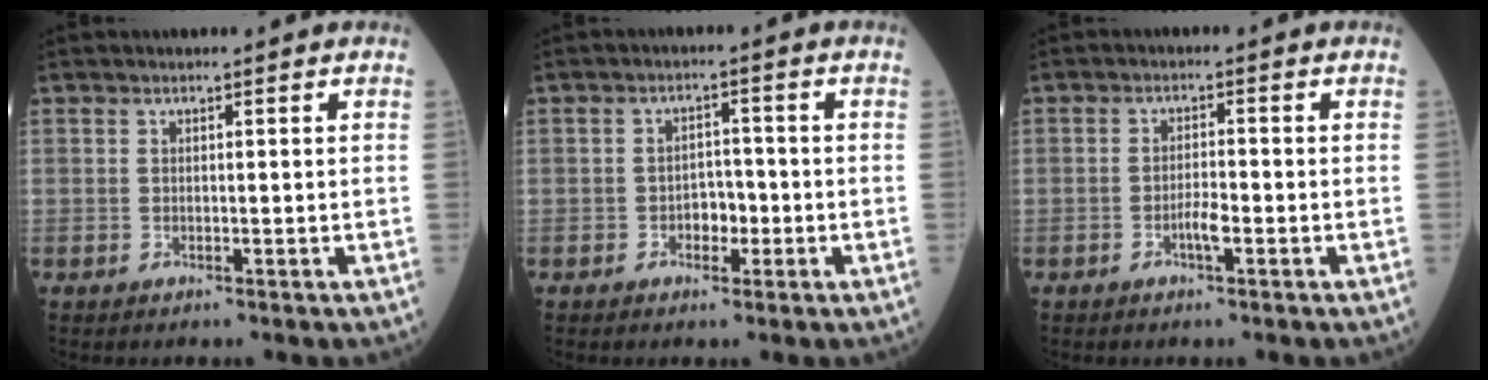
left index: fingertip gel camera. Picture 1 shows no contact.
{"total": 3.3, "force": [-1.2, 2.0, 2.3], "torque": [-0.032, 0.008, -0.022]}
{"total": 2.7, "force": [-1.2, 0.5, 2.3], "torque": [-0.044, 0.001, -0.024]}